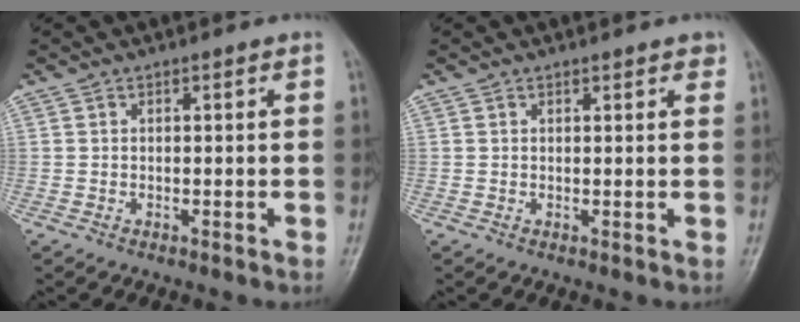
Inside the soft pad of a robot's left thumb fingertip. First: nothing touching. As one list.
[{"total": 2.0, "force": [1.5, 0.7, 1.2], "torque": [-0.006, -0.002, 0.015]}]